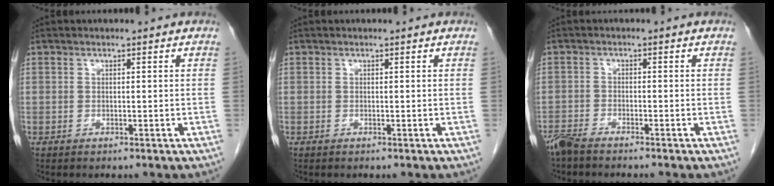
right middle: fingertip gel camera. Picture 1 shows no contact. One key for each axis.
{"total": 0.0}
{"total": 3.6, "fx": -3.3, "fy": 0.2, "fz": 1.5, "tx": -0.025, "ty": -0.009, "tz": -0.060}